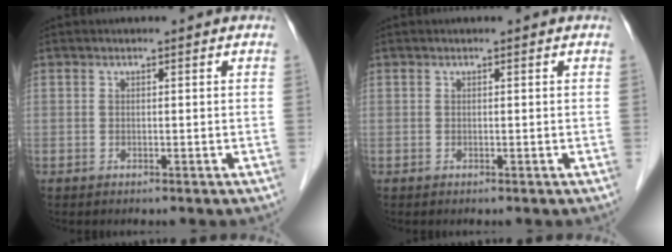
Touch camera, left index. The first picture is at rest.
{"total": 0.0}